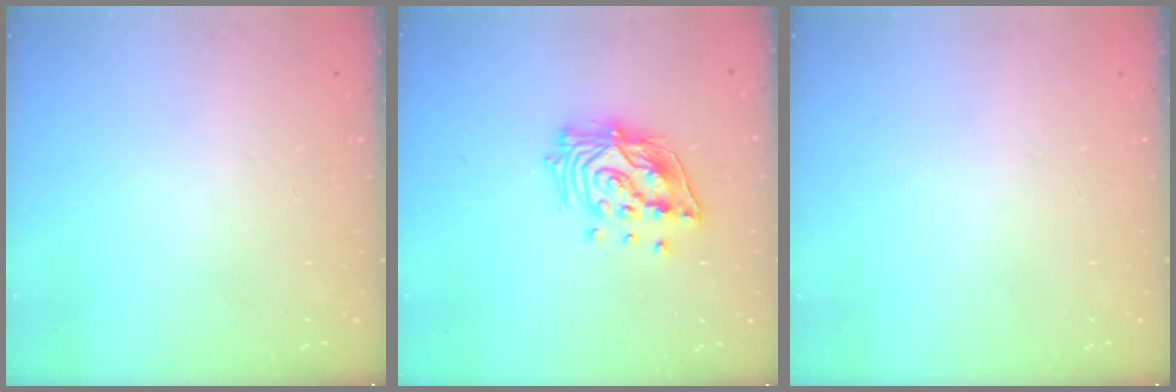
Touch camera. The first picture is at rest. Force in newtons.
{"total": 16.0, "press": 15.9, "slide": 2.0}
{"total": 0.0}